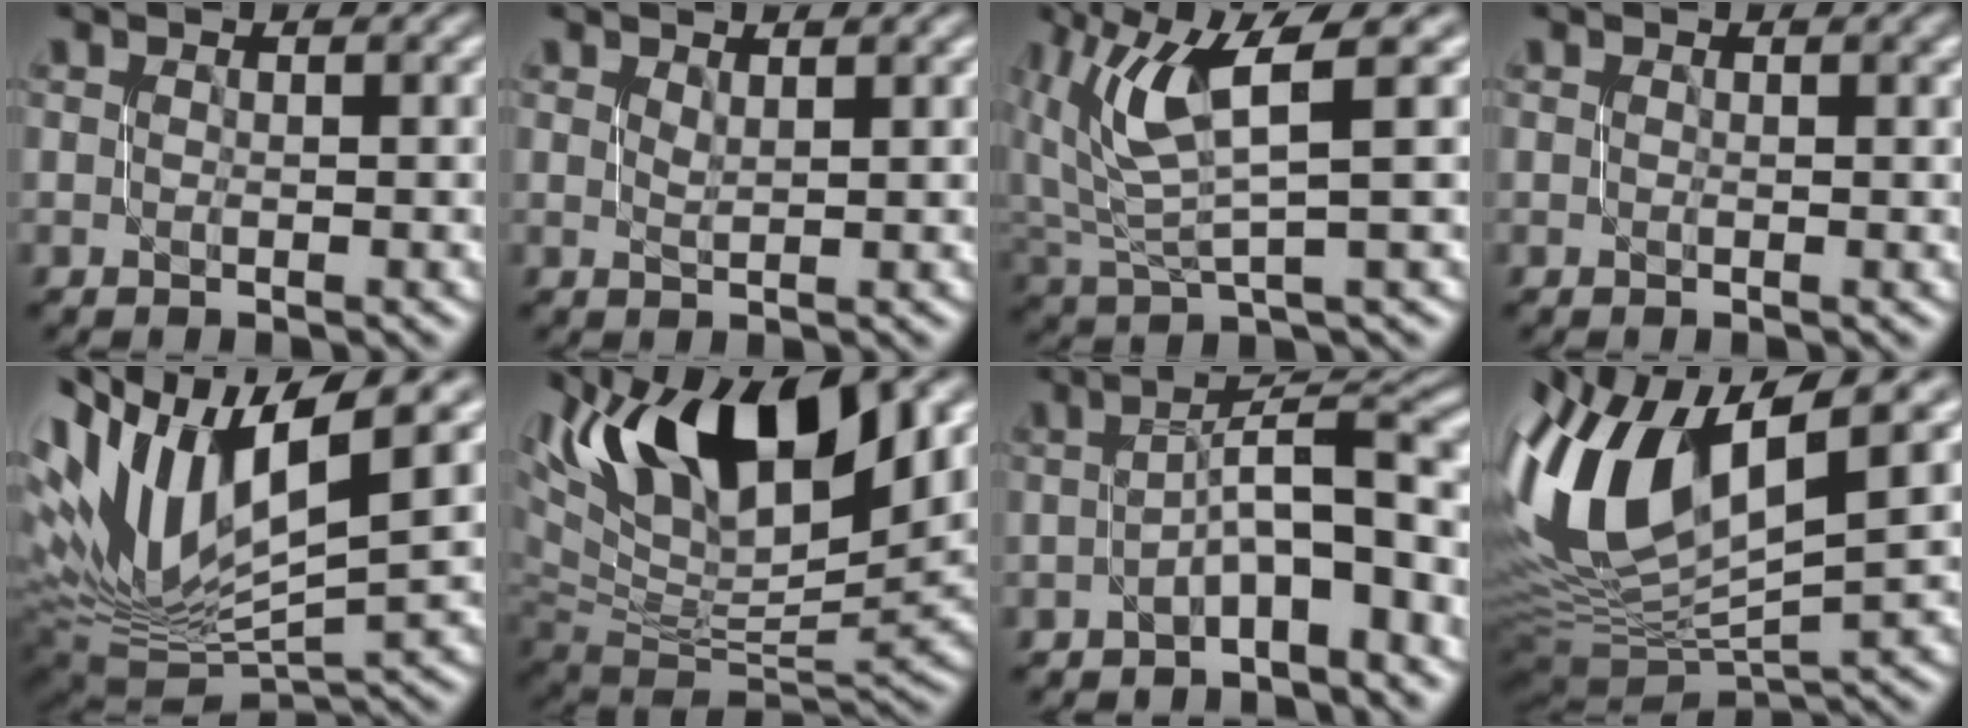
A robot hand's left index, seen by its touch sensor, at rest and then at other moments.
{"total": 0.8, "force": [0.7, 0.1, 0.2], "torque": [0.000, 0.000, 0.013]}
{"total": 5.7, "force": [2.5, 1.5, 4.9], "torque": [-0.115, 0.002, 0.053]}
{"total": 0.5, "force": [0.1, 0.2, 0.5], "torque": [-0.002, 0.000, 0.000]}
{"total": 11.7, "force": [4.4, 5.3, 9.5], "torque": [-0.204, 0.011, 0.088]}
{"total": 14.0, "force": [6.8, 6.4, 10.4], "torque": [-0.184, 0.016, 0.123]}
{"total": 6.1, "force": [-1.9, 1.7, 5.6], "torque": [-0.073, 0.024, -0.036]}
{"total": 12.2, "force": [3.8, 5.5, 10.2], "torque": [-0.218, 0.003, 0.075]}